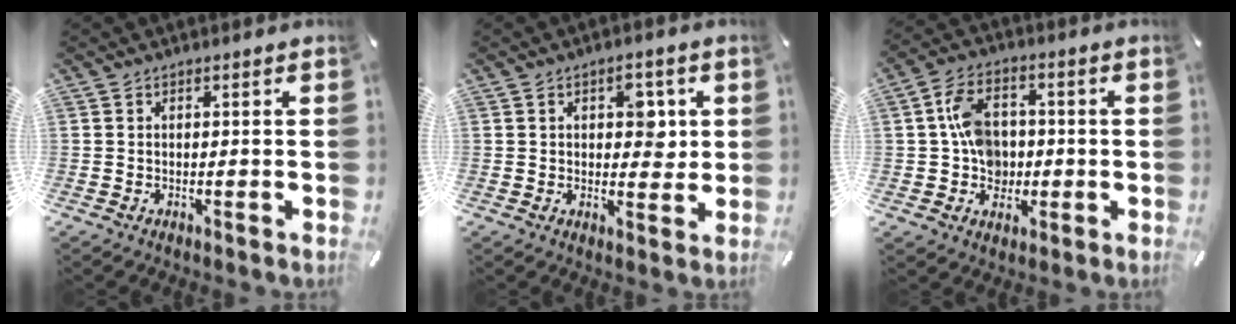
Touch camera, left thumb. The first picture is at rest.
{"total": 5.9, "force": [1.6, 3.9, 4.1], "torque": [-0.040, -0.008, 0.017]}
{"total": 9.3, "force": [0.1, 7.8, 5.1], "torque": [-0.100, 0.016, 0.005]}